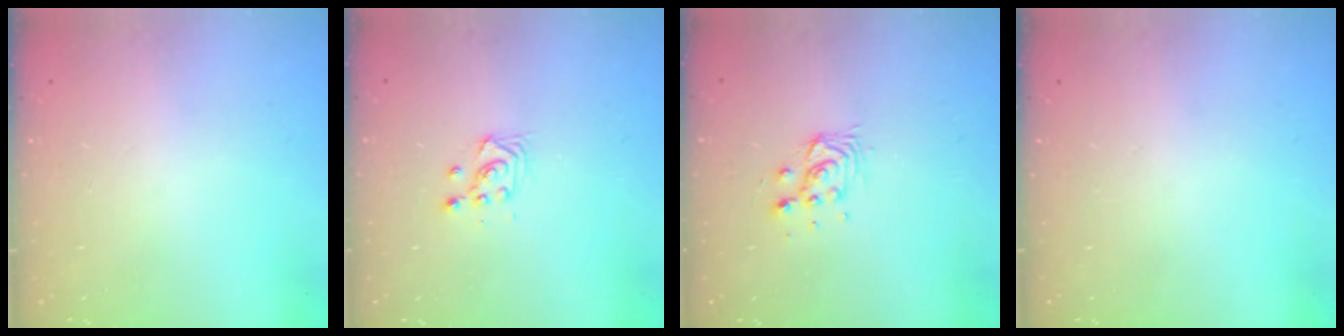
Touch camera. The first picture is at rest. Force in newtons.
{"total": 3.4, "press": 3.1, "slide": 1.2}
{"total": 4.8, "press": 4.8, "slide": 0.9}
{"total": 0.0}